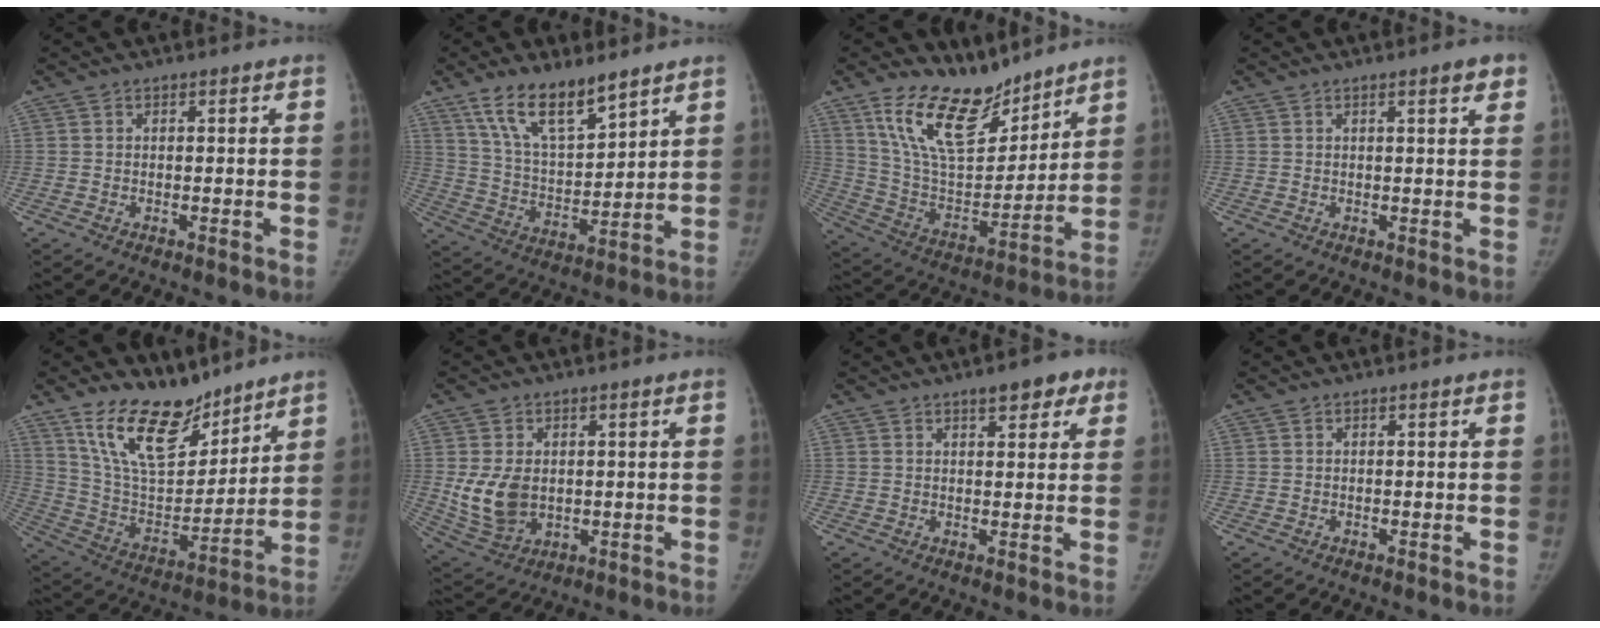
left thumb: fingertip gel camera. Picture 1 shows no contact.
{"total": 13.9, "force": [9.7, 5.0, 8.5], "torque": [-0.129, -0.057, 0.191]}
{"total": 18.5, "force": [13.8, 7.9, 9.4], "torque": [-0.122, -0.082, 0.262]}
{"total": 3.0, "force": [1.8, 0.4, 2.4], "torque": [-0.026, -0.007, 0.022]}
{"total": 18.8, "force": [13.8, 8.4, 9.5], "torque": [-0.121, -0.083, 0.259]}
{"total": 9.5, "force": [0.4, 6.8, 6.6], "torque": [-0.112, -0.011, 0.026]}
{"total": 6.0, "force": [3.5, 2.5, 4.2], "torque": [-0.031, -0.010, 0.040]}
{"total": 0.0}